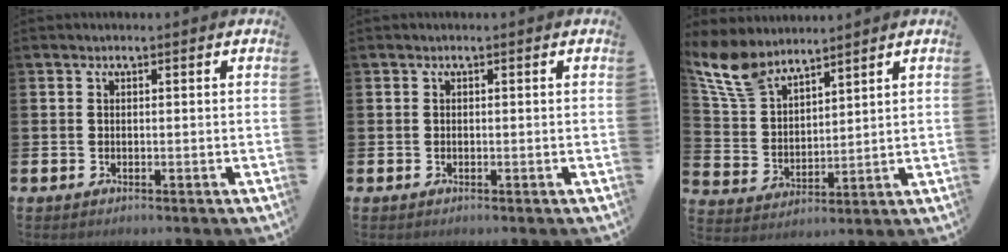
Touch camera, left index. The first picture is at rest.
{"total": 0.0}
{"total": 8.4, "force": [7.5, 2.8, 2.5], "torque": [-0.089, -0.029, 0.141]}